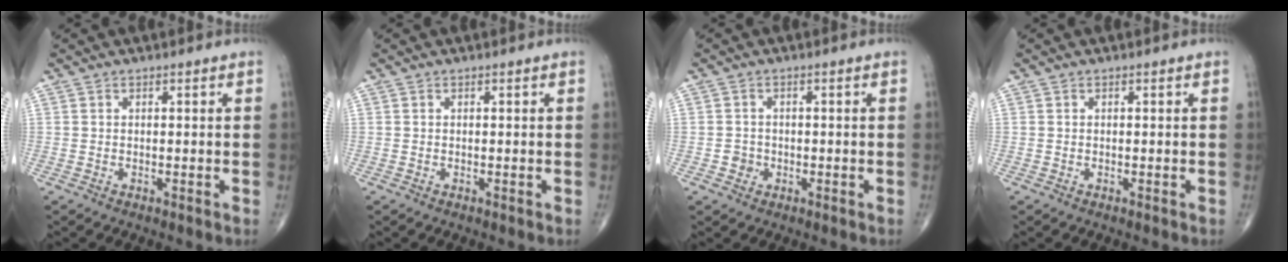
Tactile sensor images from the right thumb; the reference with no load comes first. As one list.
[{"total": 0.0}, {"total": 2.0, "force": [-0.7, 1.8, 0.5], "torque": [0.004, 0.008, -0.012]}, {"total": 0.0}]